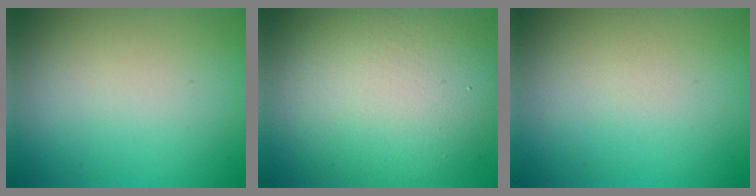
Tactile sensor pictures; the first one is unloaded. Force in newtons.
{"total": 13.0, "press": 13.0, "slide": 0.8}
{"total": 0.0}